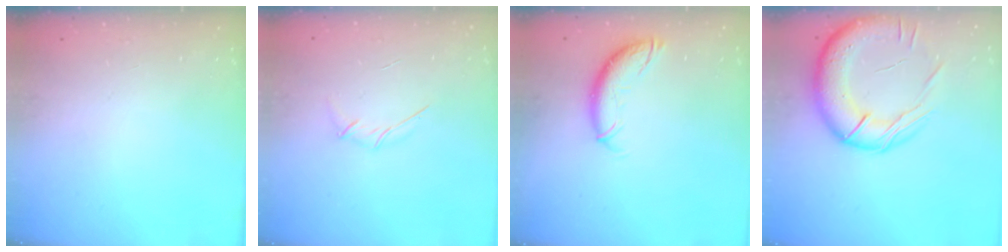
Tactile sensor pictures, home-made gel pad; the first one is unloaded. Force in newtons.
{"total": 3.1, "press": 3.0, "slide": 0.8}
{"total": 9.9, "press": 9.8, "slide": 1.4}
{"total": 19.3, "press": 19.1, "slide": 2.8}